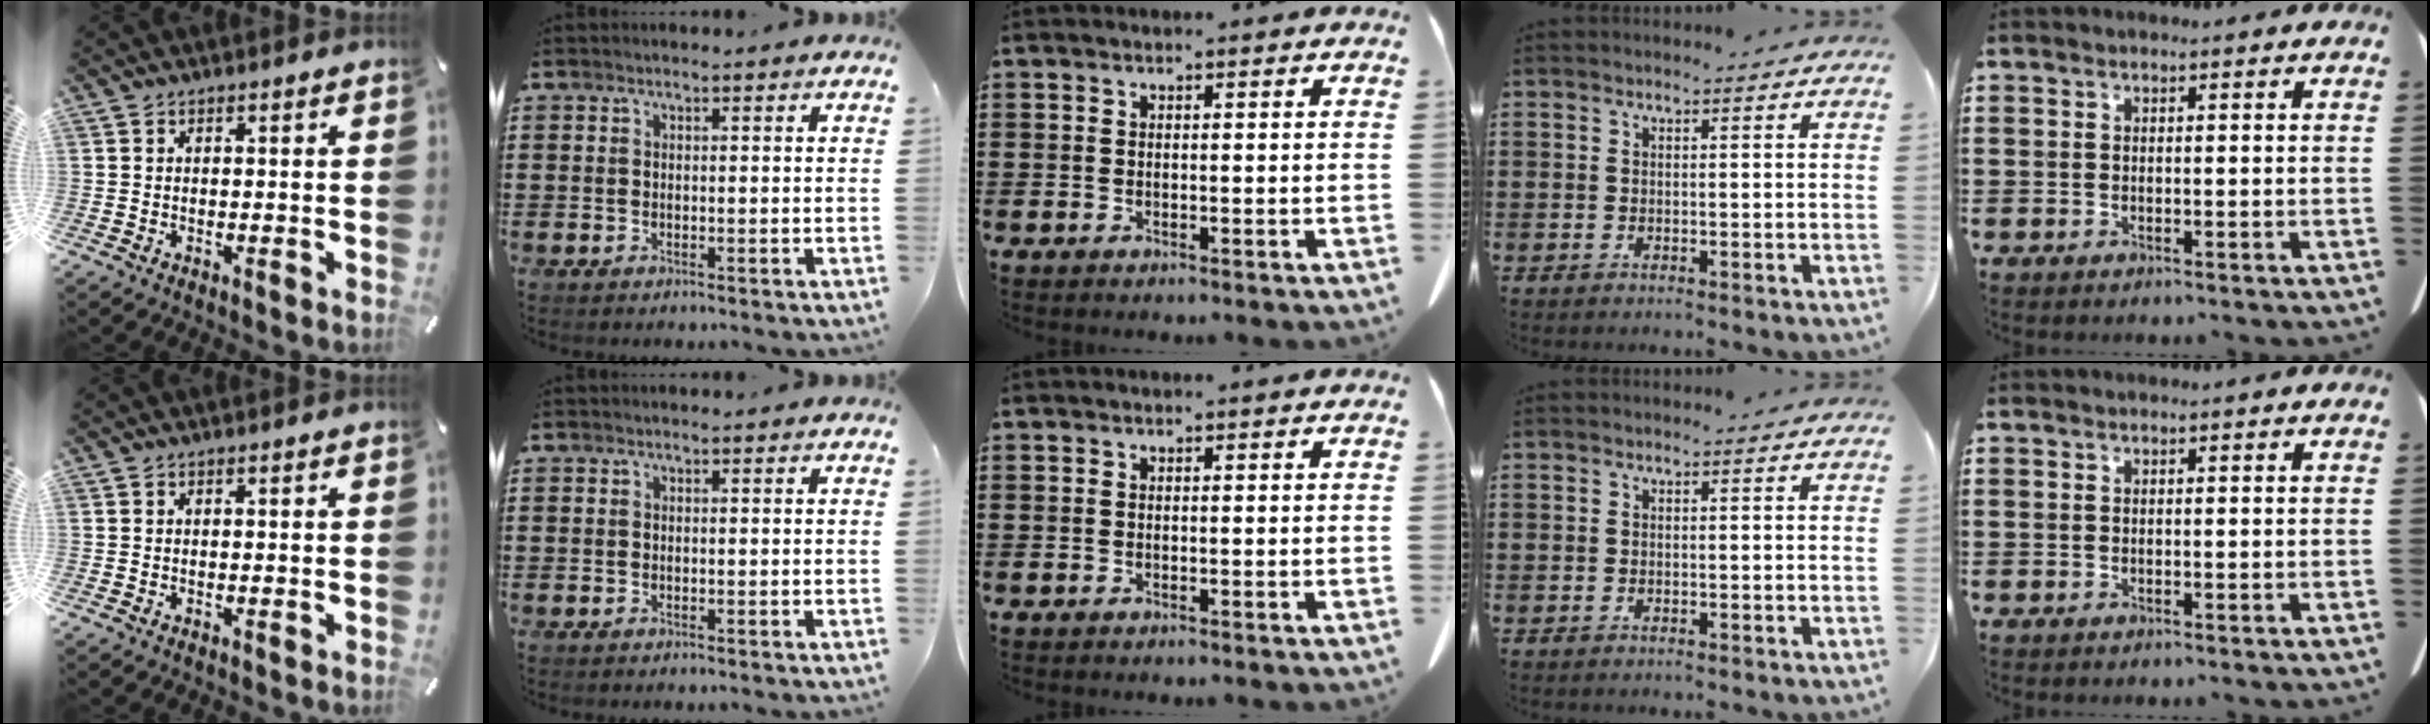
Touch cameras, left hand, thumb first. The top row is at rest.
{}